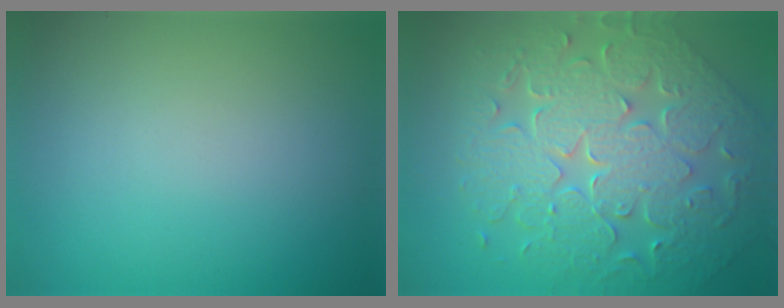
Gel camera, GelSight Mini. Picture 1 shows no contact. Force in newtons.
{"total": 9.5, "press": 6.7, "slide": 6.6}